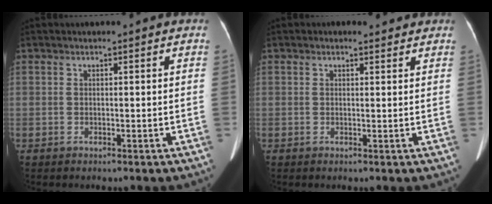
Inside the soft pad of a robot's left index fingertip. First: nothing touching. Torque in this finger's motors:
{"motor_torque": [-0.24, -0.28, -0.22, -0.04]}